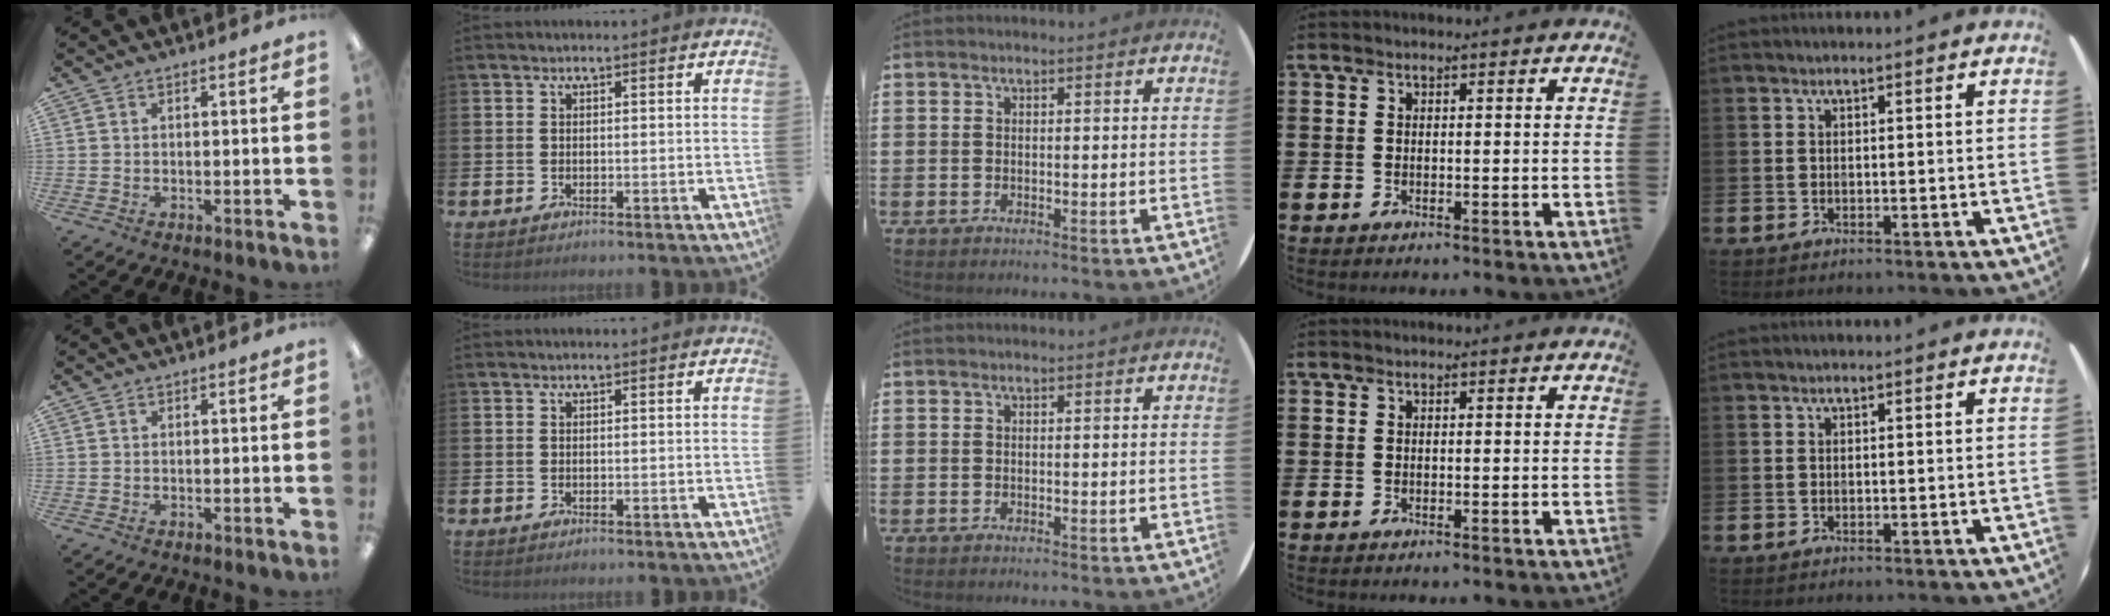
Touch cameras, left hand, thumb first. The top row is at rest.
{}